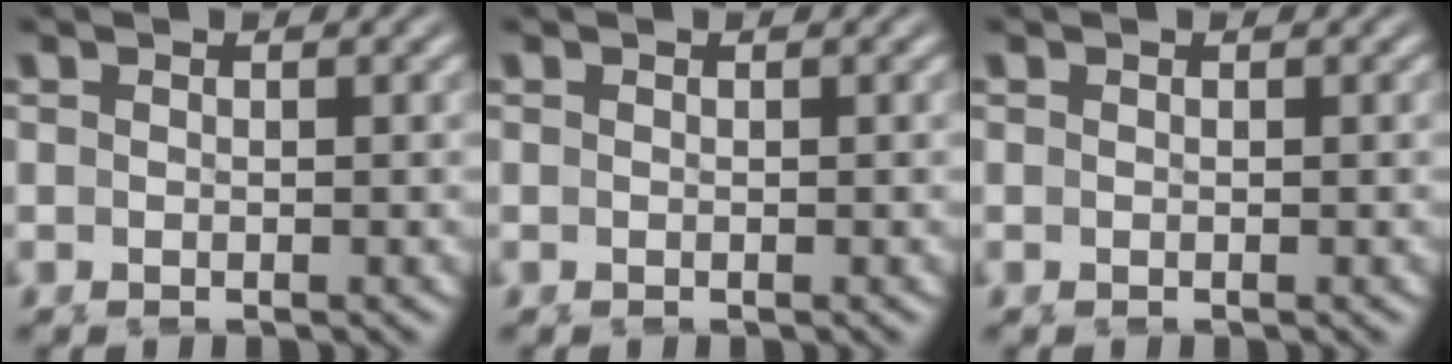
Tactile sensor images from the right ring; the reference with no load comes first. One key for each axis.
{"total": 0.0}
{"total": 0.0}